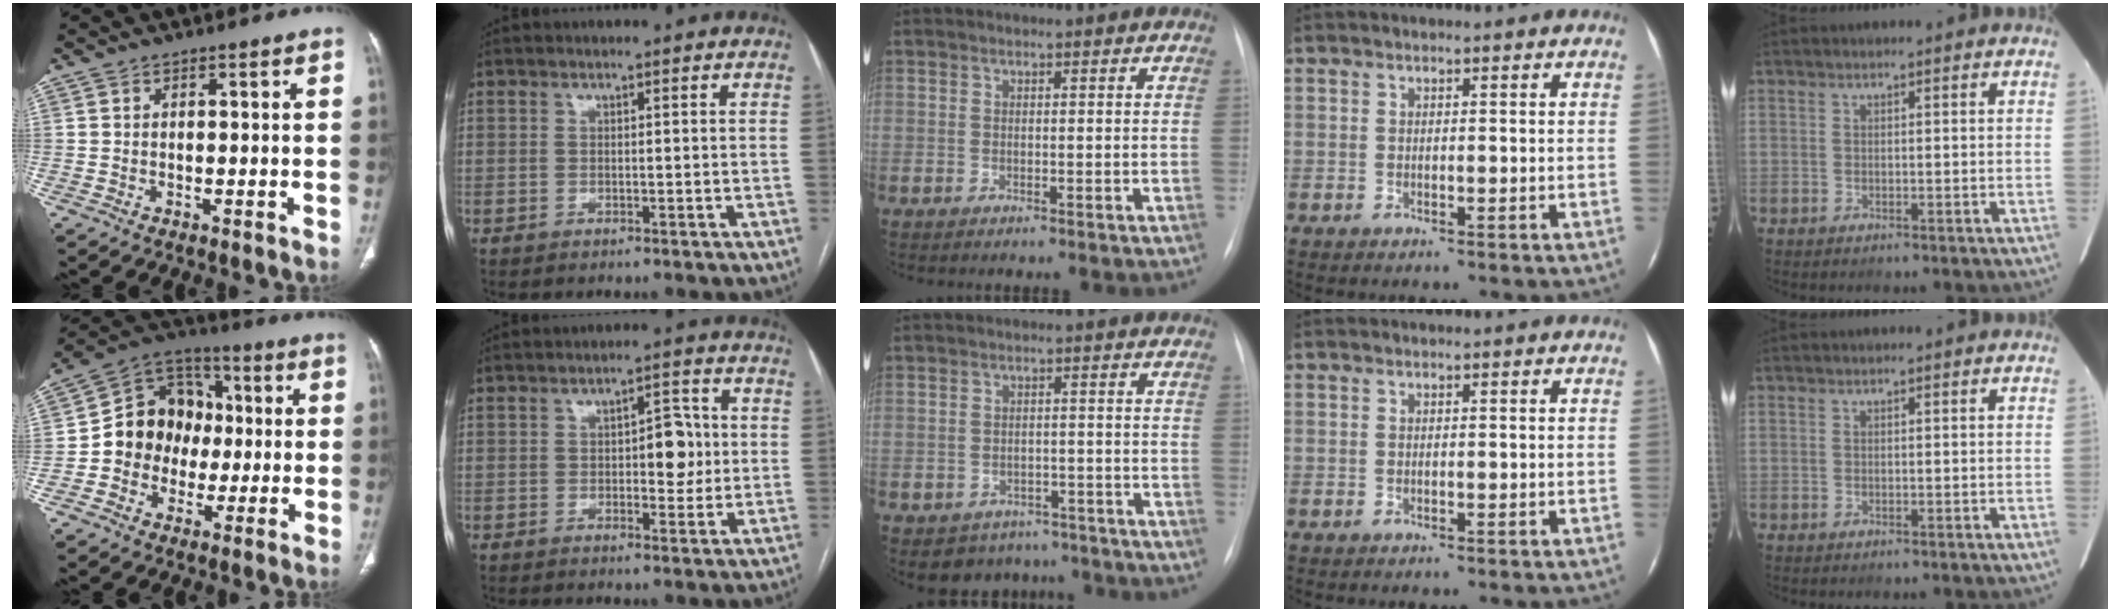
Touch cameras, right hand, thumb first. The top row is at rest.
{"thumb": {"total": 13.8, "force": [-1.0, 12.1, 6.5], "torque": [-0.059, 0.035, -0.026]}, "index": {"total": 5.3, "force": [0.2, 2.4, 4.7], "torque": [-0.060, 0.012, 0.006]}, "middle": {"total": 7.1, "force": [-5.7, 4.3, 0.3], "torque": [0.008, 0.023, -0.068]}}